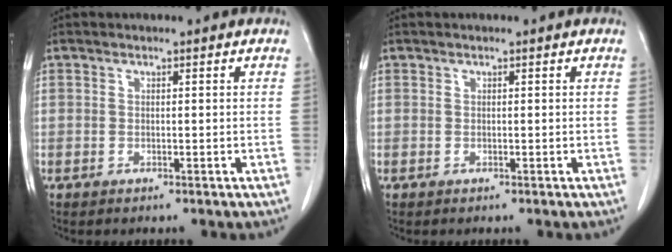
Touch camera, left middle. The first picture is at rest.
{"total": 0.0}